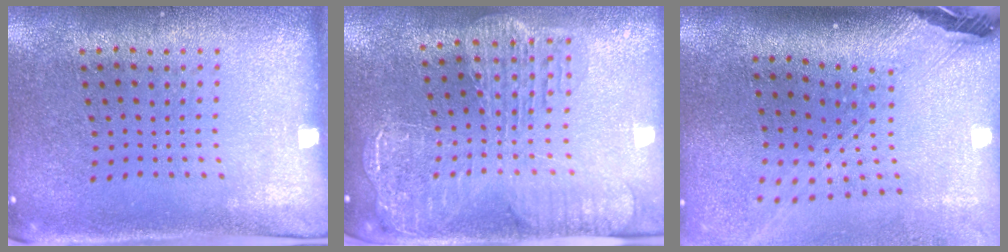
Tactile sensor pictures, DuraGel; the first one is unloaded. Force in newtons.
{"total": 2.8, "press": 2.4, "slide": 1.6}
{"total": 2.9, "press": 2.0, "slide": 2.0}